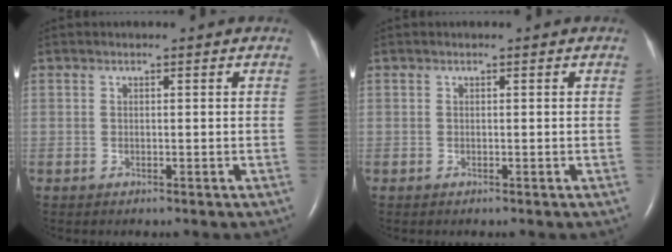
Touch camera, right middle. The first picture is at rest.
{"total": 0.0}